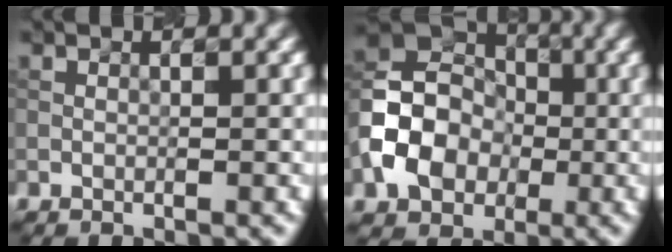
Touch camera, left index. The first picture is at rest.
{"total": 7.9, "force": [-1.9, 6.3, 4.4], "torque": [-0.085, 0.002, -0.048]}